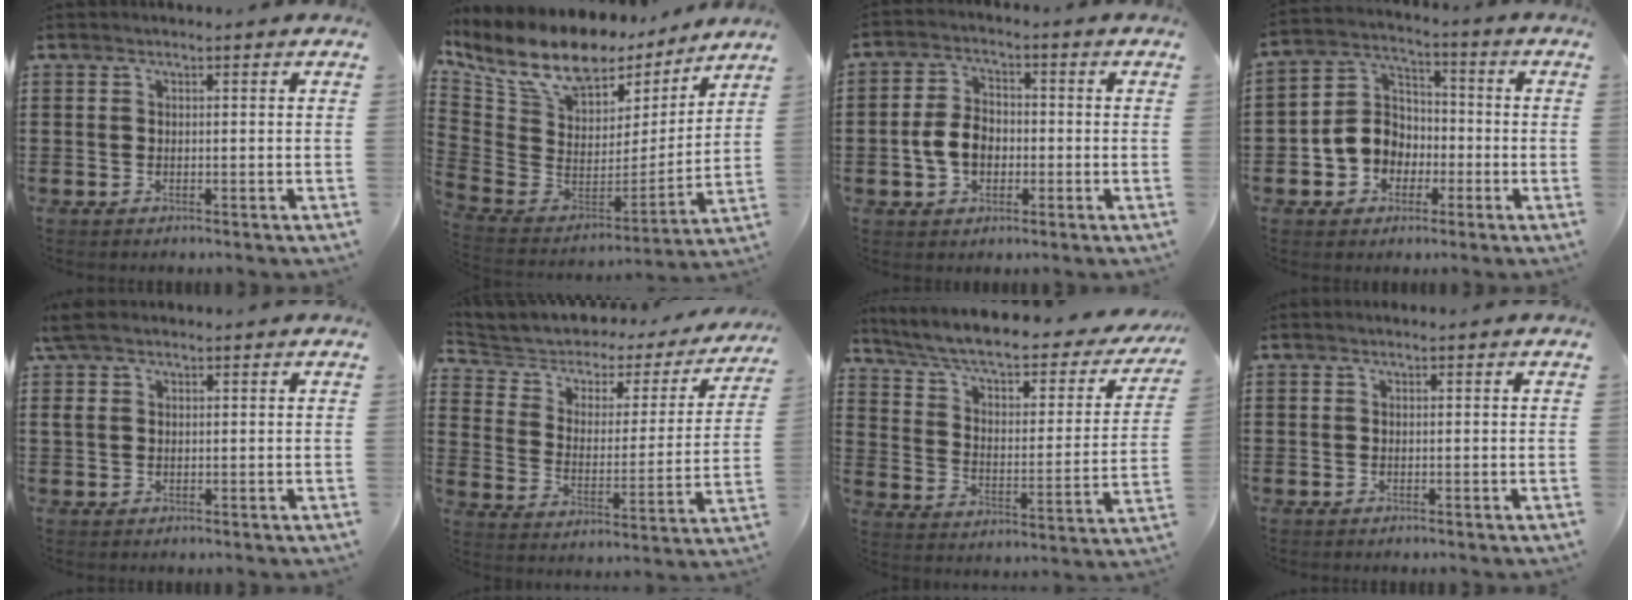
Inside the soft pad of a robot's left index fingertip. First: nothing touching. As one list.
[{"total": 10.6, "force": [7.9, 4.7, 5.3], "torque": [-0.136, -0.052, 0.138]}, {"total": 5.9, "force": [-1.2, 4.0, 4.1], "torque": [-0.099, 0.004, -0.028]}, {"total": 7.5, "force": [-2.3, 6.6, 2.6], "torque": [-0.084, 0.018, -0.047]}, {"total": 2.8, "force": [1.5, 1.5, 1.8], "torque": [-0.049, 0.007, 0.024]}, {"total": 3.3, "force": [2.2, 2.3, 0.8], "torque": [-0.038, -0.020, 0.027]}, {"total": 6.6, "force": [5.3, 1.0, 3.8], "torque": [-0.096, -0.037, 0.085]}, {"total": 0.0}]